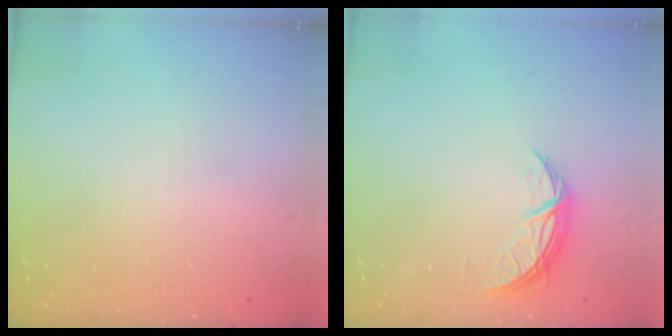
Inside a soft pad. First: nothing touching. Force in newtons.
{"total": 6.9, "press": 6.9, "slide": 0.5}